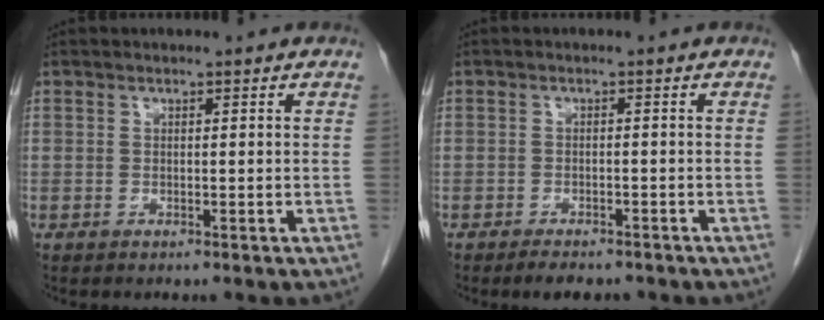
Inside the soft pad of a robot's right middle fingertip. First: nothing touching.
{"total": 4.0, "force": [-3.3, 1.4, 1.8], "torque": [-0.024, -0.003, -0.044]}